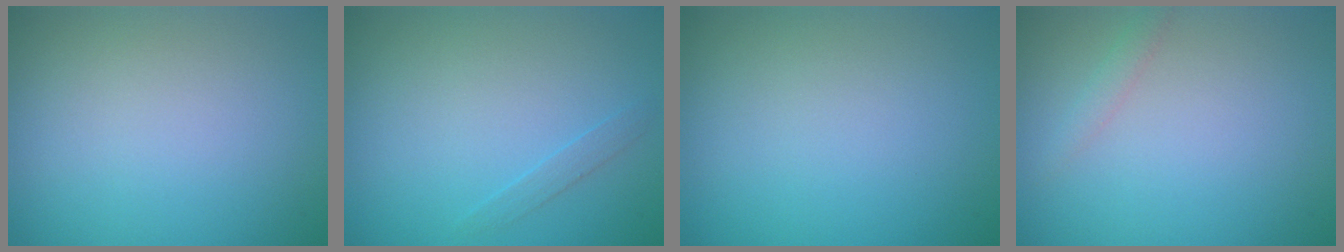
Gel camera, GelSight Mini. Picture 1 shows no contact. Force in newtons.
{"total": 0.7, "press": 0.7, "slide": 0.0}
{"total": 0.0}
{"total": 0.9, "press": 0.9, "slide": 0.0}